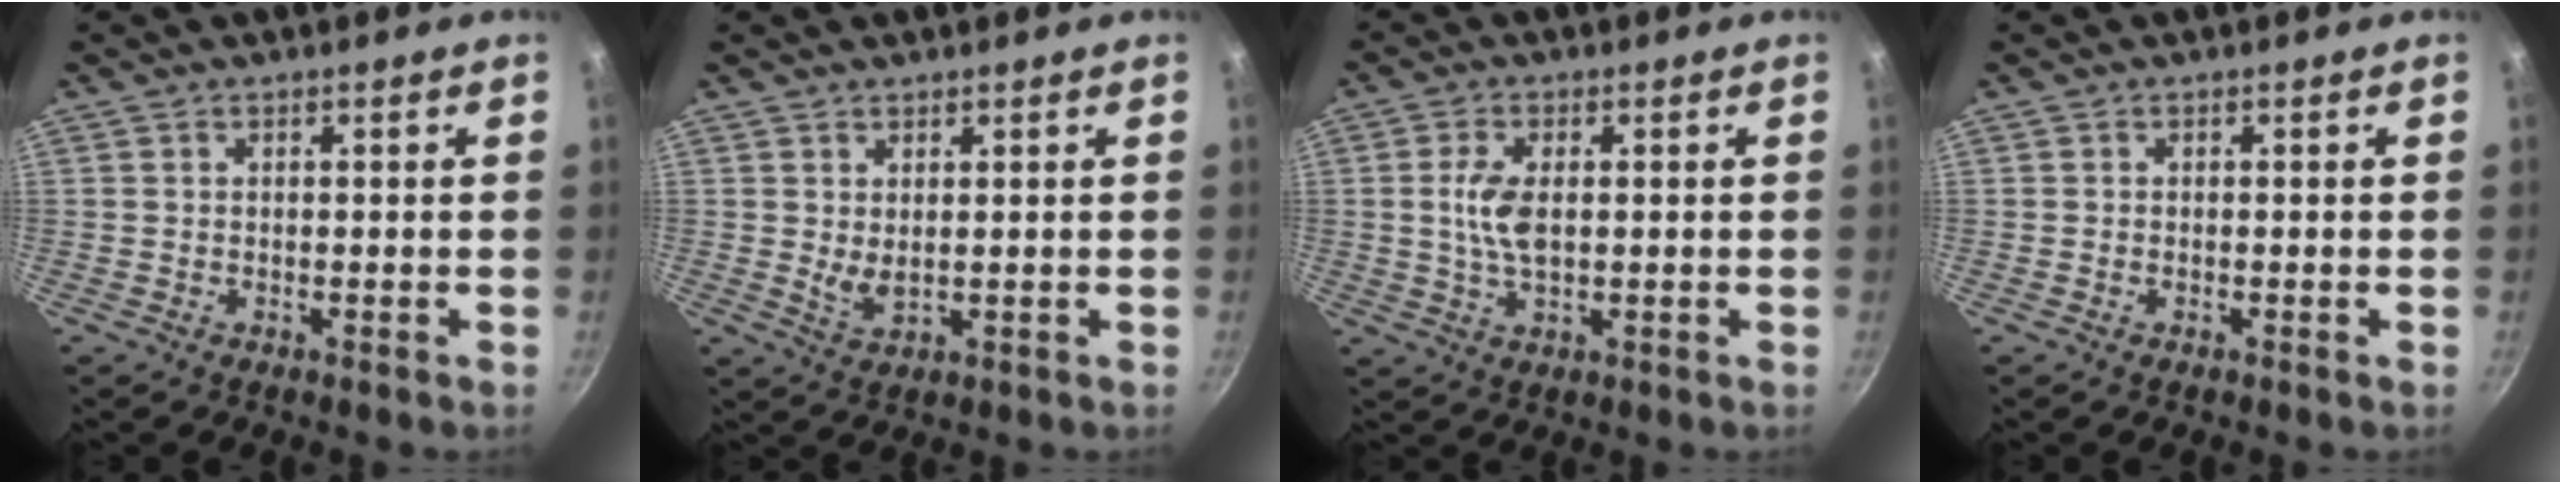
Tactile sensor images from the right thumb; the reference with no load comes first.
{"total": 3.0, "force": [0.9, 1.4, 2.4], "torque": [-0.041, -0.015, 0.021]}
{"total": 6.0, "force": [0.5, 3.0, 5.1], "torque": [-0.104, -0.001, 0.010]}
{"total": 0.0}